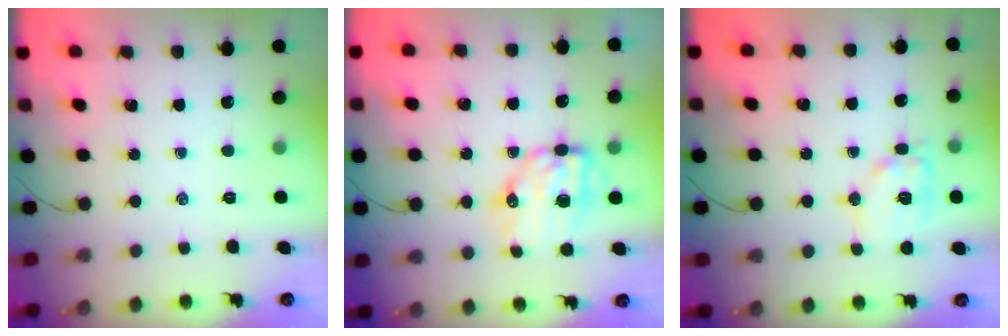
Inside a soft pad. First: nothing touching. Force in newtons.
{"total": 8.7, "press": 8.5, "slide": 1.8}
{"total": 11.9, "press": 11.8, "slide": 1.1}